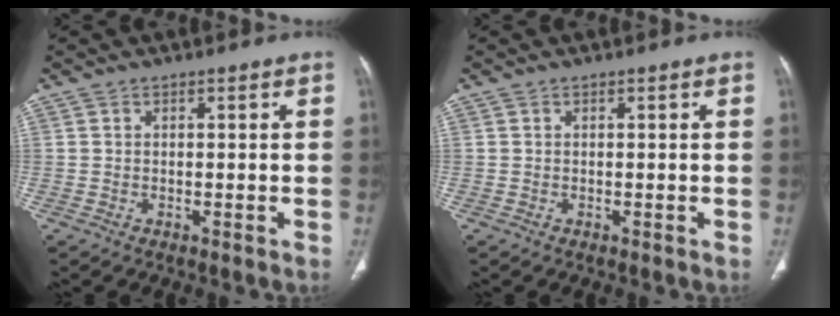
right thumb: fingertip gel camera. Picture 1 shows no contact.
{"total": 0.0}